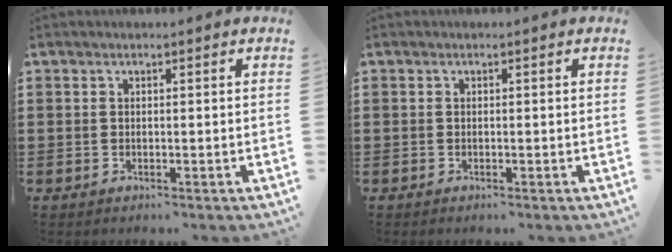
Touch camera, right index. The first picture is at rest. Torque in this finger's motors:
{"motor_torque": [-0.04, 0.09, 0.00, -0.01]}